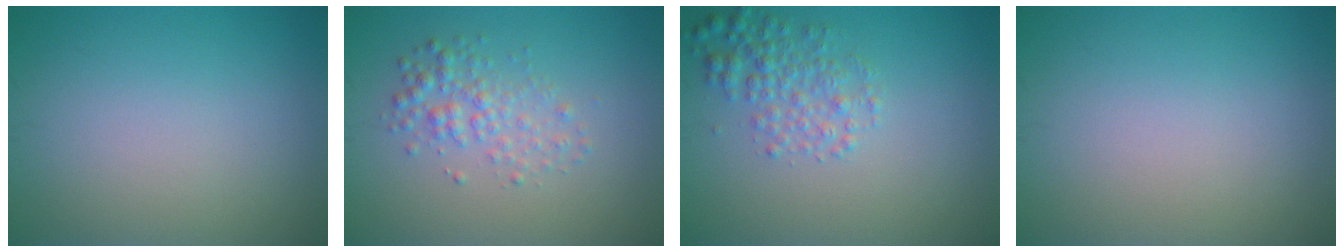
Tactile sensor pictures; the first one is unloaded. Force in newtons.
{"total": 2.5, "press": 2.5, "slide": 0.0}
{"total": 2.9, "press": 2.9, "slide": 0.1}
{"total": 0.0}